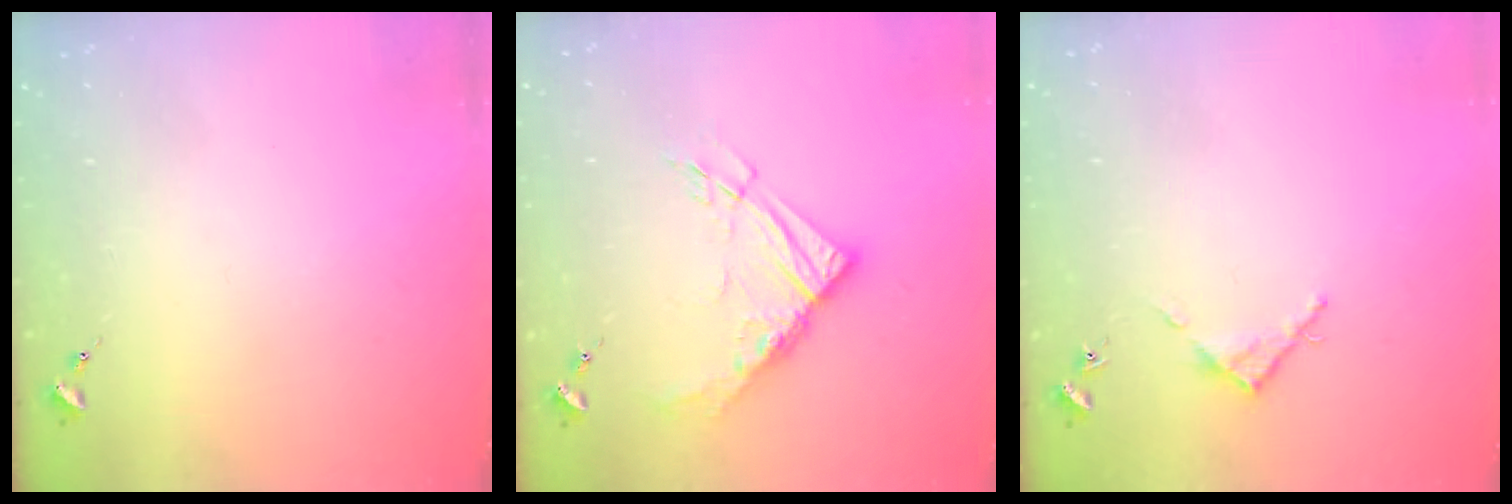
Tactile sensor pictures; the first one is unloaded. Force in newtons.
{"total": 12.7, "press": 12.6, "slide": 1.3}
{"total": 3.6, "press": 3.6, "slide": 0.3}